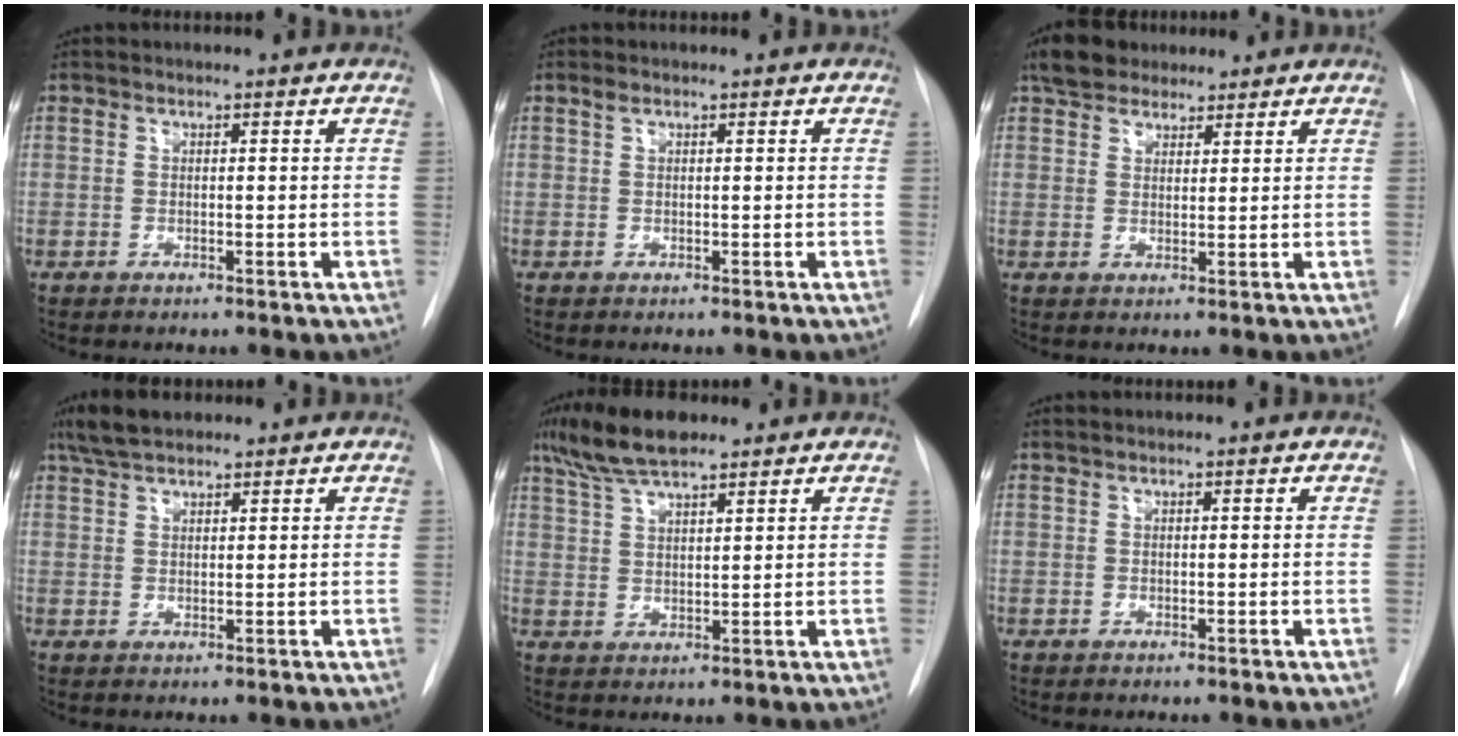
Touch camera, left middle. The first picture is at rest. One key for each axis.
{"total": 0.7, "fx": 0.5, "fy": 0.3, "fz": 0.4, "tx": -0.011, "ty": 0.011, "tz": 0.010}
{"total": 6.0, "fx": 4.7, "fy": 3.1, "fz": 1.9, "tx": -0.035, "ty": 0.022, "tz": 0.086}
{"total": 5.4, "fx": 4.4, "fy": 1.8, "fz": 2.7, "tx": -0.058, "ty": 0.018, "tz": 0.083}
{"total": 8.4, "fx": 6.4, "fy": 1.8, "fz": 5.0, "tx": -0.102, "ty": 0.017, "tz": 0.120}
{"total": 0.0}